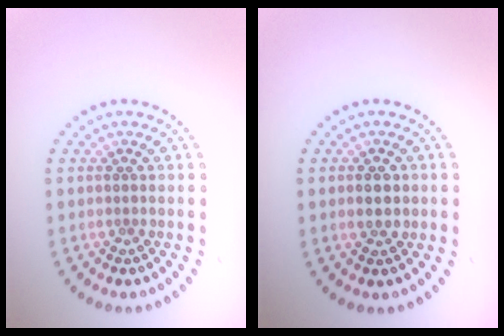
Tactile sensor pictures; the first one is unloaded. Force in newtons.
{"total": 1.8, "press": 1.8, "slide": 0.3}